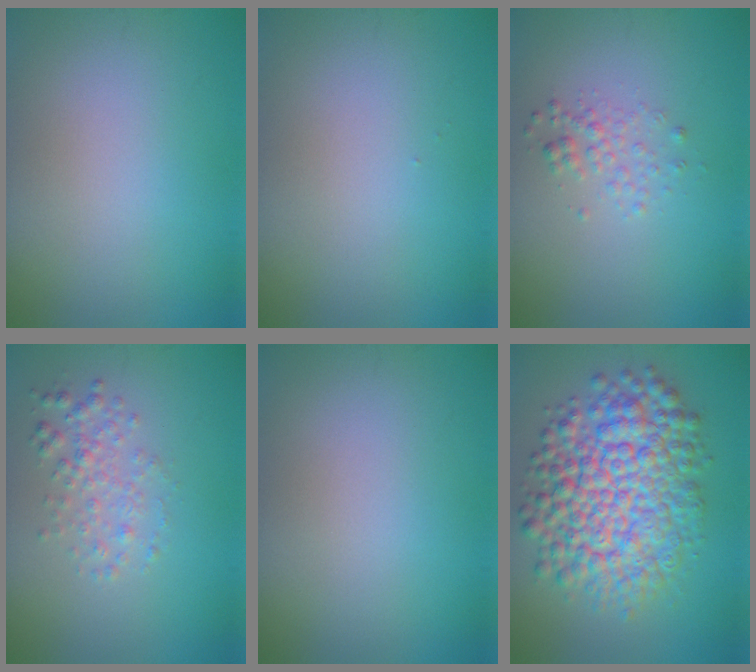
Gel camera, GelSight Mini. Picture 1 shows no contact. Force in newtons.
{"total": 0.0}
{"total": 1.5, "press": 1.5, "slide": 0.1}
{"total": 2.2, "press": 2.2, "slide": 0.0}
{"total": 0.0}
{"total": 9.8, "press": 9.8, "slide": 0.2}